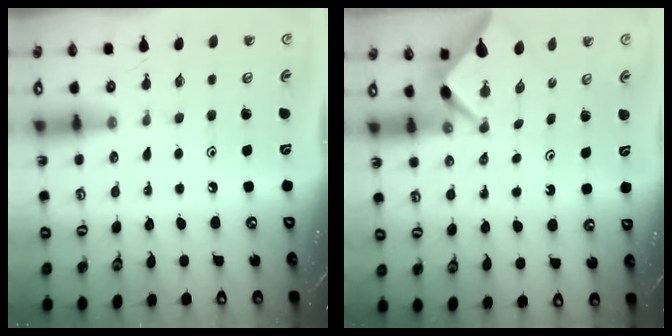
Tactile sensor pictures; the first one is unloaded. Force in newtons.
{"total": 2.6, "press": 2.6, "slide": 0.3}